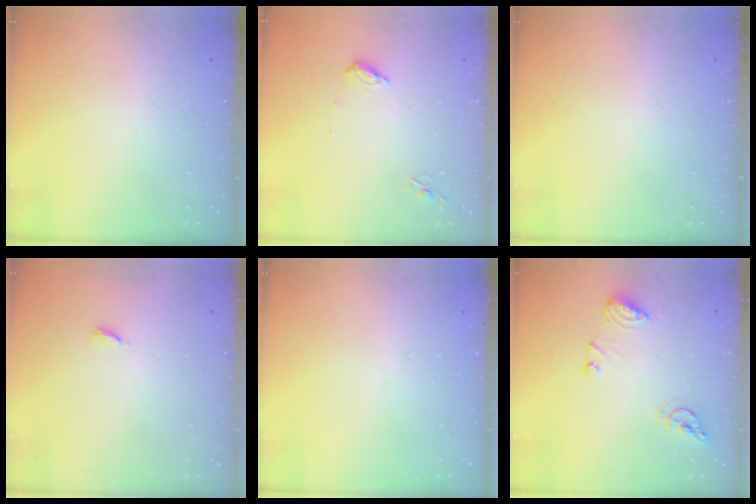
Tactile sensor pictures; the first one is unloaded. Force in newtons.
{"total": 6.3, "press": 6.2, "slide": 0.6}
{"total": 0.0}
{"total": 2.9, "press": 2.9, "slide": 0.2}
{"total": 0.0}
{"total": 8.9, "press": 8.9, "slide": 1.0}